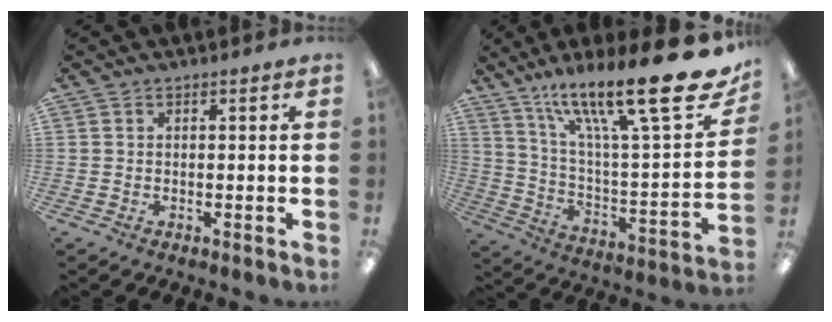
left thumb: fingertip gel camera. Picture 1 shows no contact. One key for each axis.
{"total": 25.0, "fx": 17.5, "fy": 5.1, "fz": 17.1, "tx": -0.258, "ty": -0.113, "tz": 0.281}